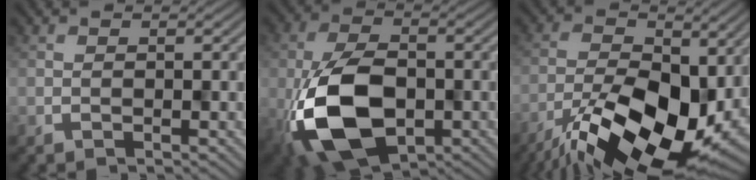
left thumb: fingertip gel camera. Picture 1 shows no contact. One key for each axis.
{"total": 14.4, "fx": -4.3, "fy": 8.6, "fz": 10.8, "tx": -0.249, "ty": -0.033, "tz": -0.077}
{"total": 14.6, "fx": -6.3, "fy": 6.6, "fz": 11.4, "tx": -0.185, "ty": -0.019, "tz": -0.104}